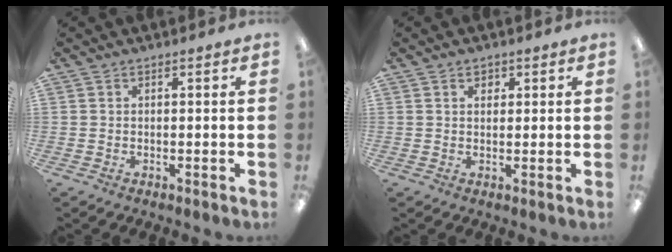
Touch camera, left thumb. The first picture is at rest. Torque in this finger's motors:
{"motor_torque": [0.18, -0.30, -0.14, -0.13, -0.06]}